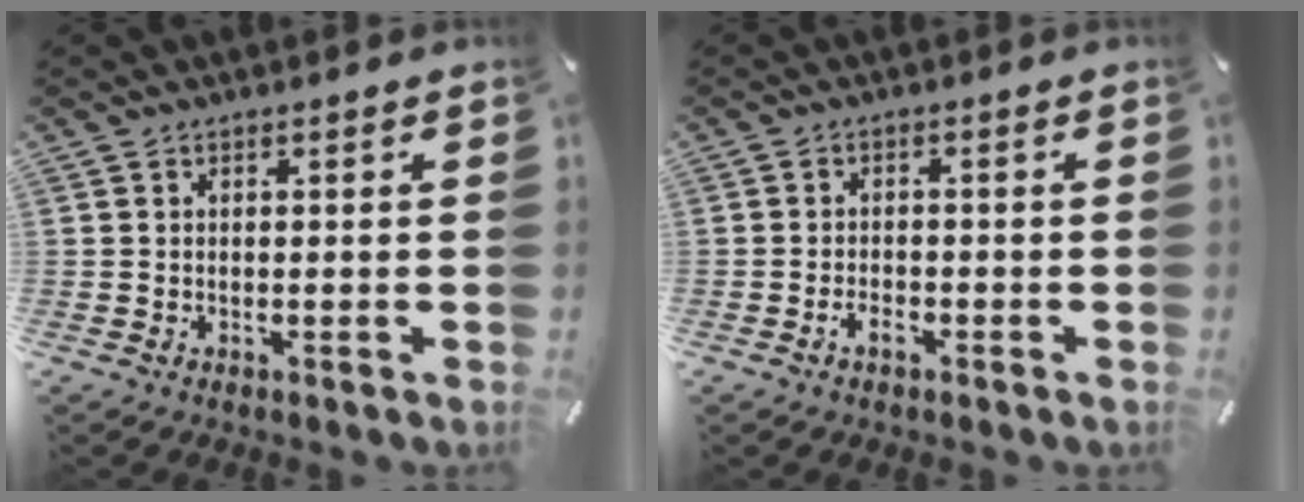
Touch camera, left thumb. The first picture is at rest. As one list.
[{"total": 2.7, "force": [-1.7, 1.4, 1.7], "torque": [-0.029, 0.007, -0.031]}]